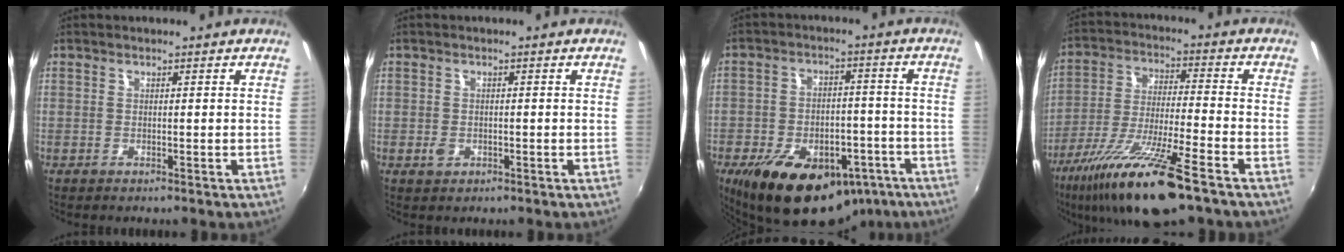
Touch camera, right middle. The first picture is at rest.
{"total": 1.8, "force": [-0.7, 1.4, 0.9], "torque": [-0.016, 0.000, -0.012]}
{"total": 23.0, "force": [-13.5, 12.9, 13.4], "torque": [-0.249, 0.000, -0.176]}
{"total": 17.8, "force": [-11.9, 2.1, 13.0], "torque": [-0.260, -0.036, -0.213]}